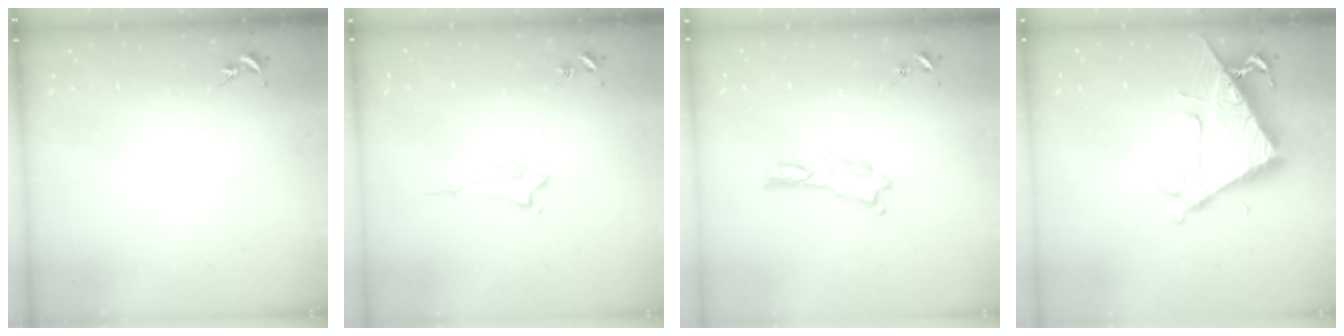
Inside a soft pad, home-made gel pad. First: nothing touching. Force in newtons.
{"total": 2.6, "press": 2.6, "slide": 0.3}
{"total": 0.8, "press": 0.7, "slide": 0.2}
{"total": 8.4, "press": 8.3, "slide": 0.8}